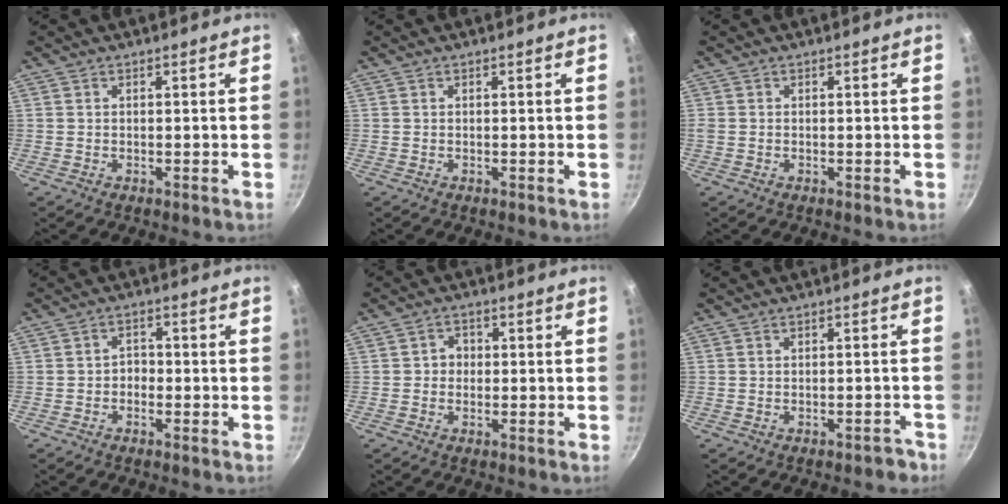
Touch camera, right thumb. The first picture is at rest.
{"total": 0.0}
{"total": 0.8, "force": [-0.1, 0.7, 0.4], "torque": [-0.011, 0.002, 0.001]}
{"total": 2.4, "force": [-0.9, 1.8, 1.2], "torque": [0.000, 0.011, -0.023]}
{"total": 2.6, "force": [-0.1, 2.3, 1.2], "torque": [-0.001, 0.009, -0.009]}
{"total": 1.9, "force": [-1.6, 0.9, 0.5], "torque": [-0.006, 0.018, -0.018]}